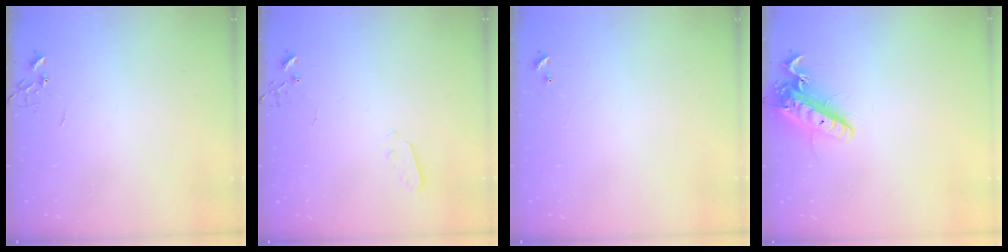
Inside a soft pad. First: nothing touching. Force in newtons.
{"total": 2.5, "press": 2.5, "slide": 0.4}
{"total": 4.1, "press": 4.1, "slide": 0.5}
{"total": 14.7, "press": 14.4, "slide": 2.8}